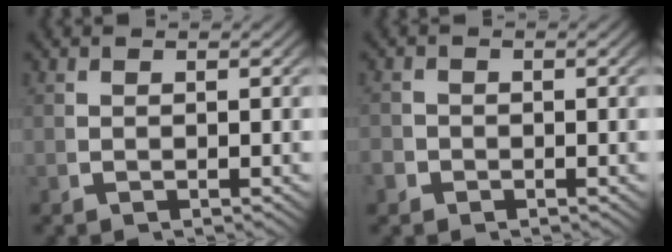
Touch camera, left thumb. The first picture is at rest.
{"total": 1.4, "force": [-0.7, 1.2, 0.1], "torque": [-0.004, -0.008, -0.015]}